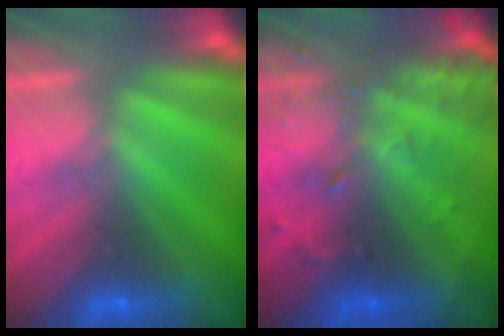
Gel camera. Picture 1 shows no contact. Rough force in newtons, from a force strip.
{"total": 8.3}